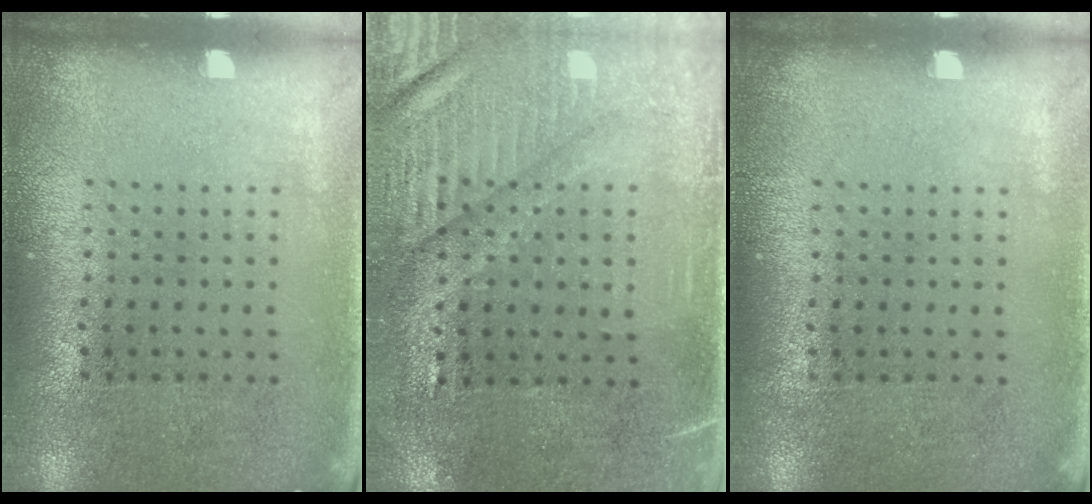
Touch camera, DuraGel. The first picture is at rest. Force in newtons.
{"total": 3.5, "press": 3.2, "slide": 1.6}
{"total": 0.0}